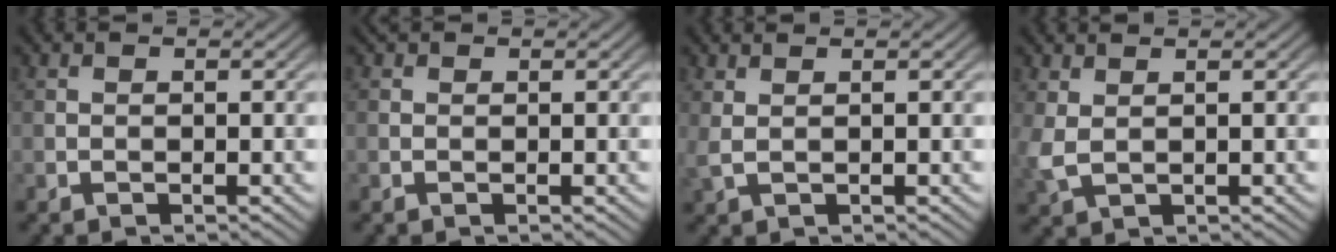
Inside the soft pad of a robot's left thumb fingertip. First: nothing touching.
{"total": 0.6, "force": [0.2, 0.6, 0.1], "torque": [-0.003, 0.000, 0.000]}
{"total": 1.7, "force": [0.9, 0.4, 1.4], "torque": [-0.037, 0.005, 0.020]}
{"total": 2.6, "force": [0.9, 1.3, 2.1], "torque": [-0.066, 0.000, 0.018]}